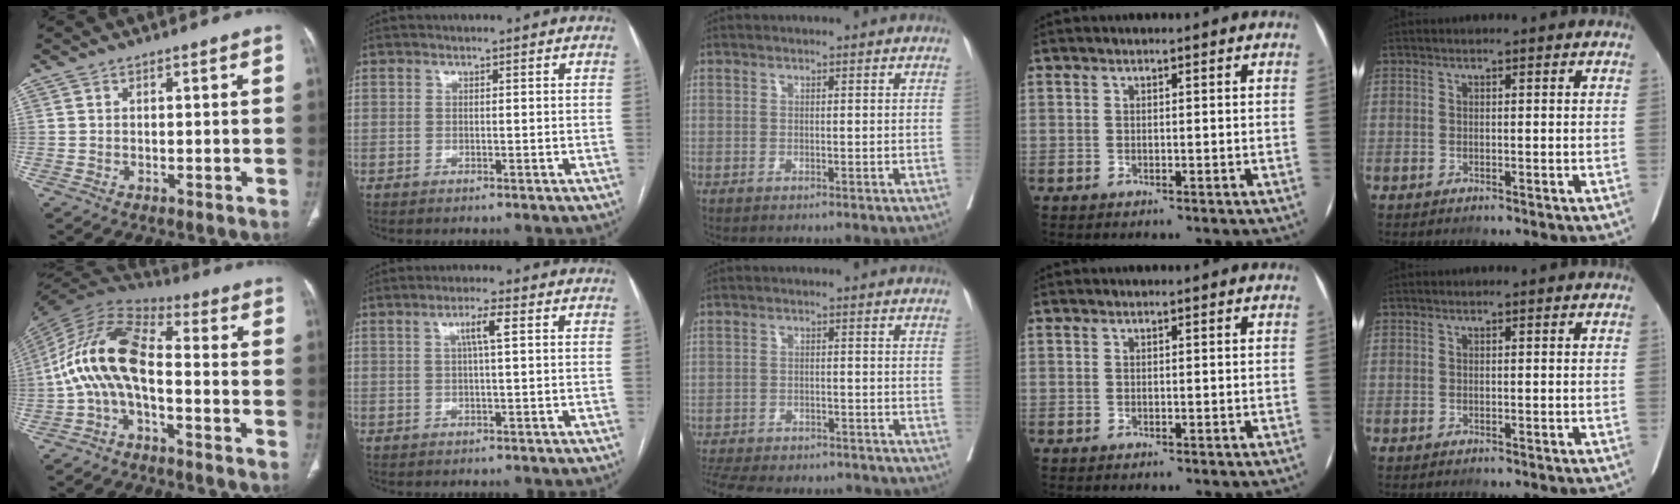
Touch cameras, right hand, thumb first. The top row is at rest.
{"thumb": {"total": 13.6, "force": [-2.8, 6.5, 11.6], "torque": [-0.225, 0.064, -0.066]}, "index": {"total": 3.4, "force": [0.9, -0.1, 3.2], "torque": [-0.058, 0.005, 0.016]}, "middle": {"total": 16.7, "force": [-14.7, 5.4, 5.9], "torque": [-0.155, -0.008, -0.198]}}